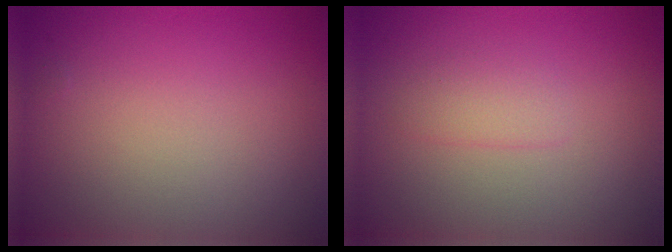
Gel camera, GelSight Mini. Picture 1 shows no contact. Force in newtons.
{"total": 1.3, "press": 1.3, "slide": 0.1}